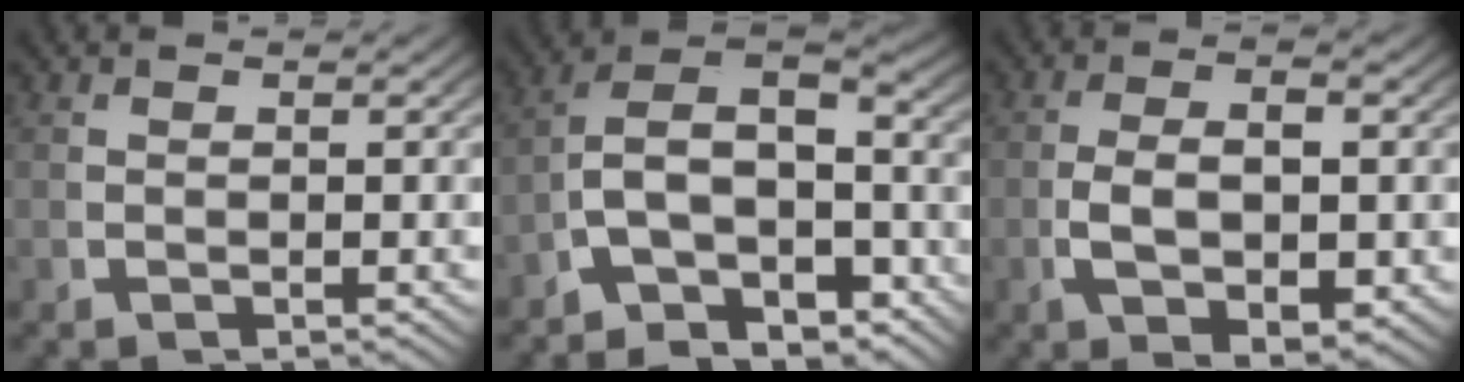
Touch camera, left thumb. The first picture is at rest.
{"total": 11.9, "force": [-3.1, 8.4, 7.9], "torque": [-0.152, -0.046, -0.048]}
{"total": 5.4, "force": [-0.5, 2.8, 4.6], "torque": [-0.090, -0.017, 0.004]}